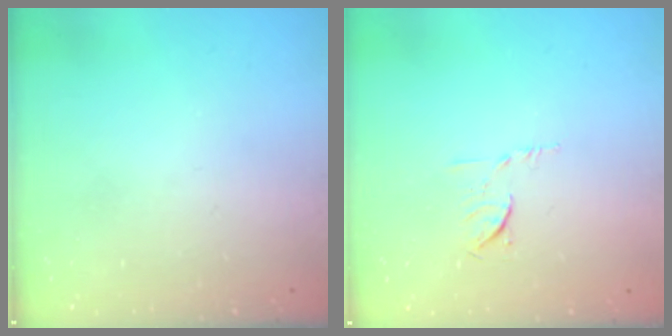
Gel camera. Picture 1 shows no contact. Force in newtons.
{"total": 6.1, "press": 6.0, "slide": 1.1}